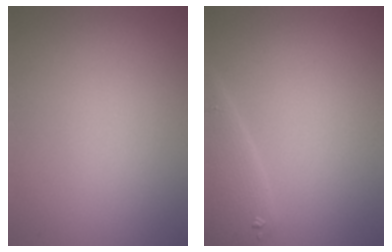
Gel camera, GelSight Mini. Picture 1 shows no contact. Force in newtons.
{"total": 2.9, "press": 2.9, "slide": 0.2}